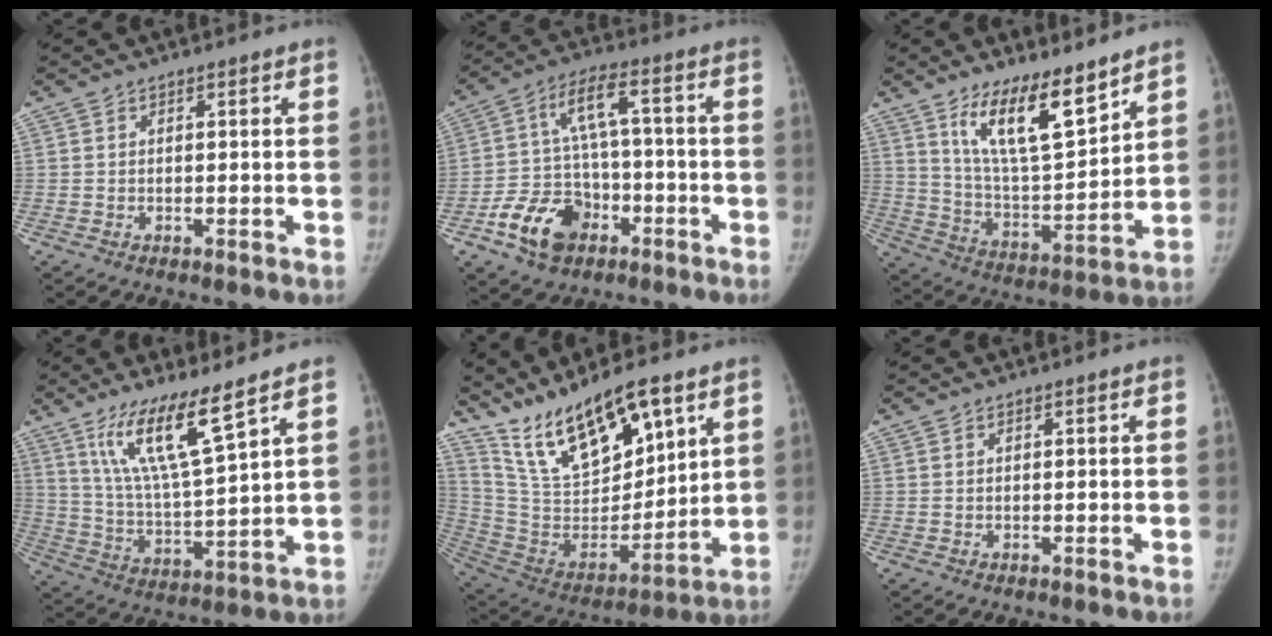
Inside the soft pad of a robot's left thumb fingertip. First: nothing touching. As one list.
[{"total": 13.6, "force": [-6.3, 9.3, 7.7], "torque": [-0.118, 0.046, -0.109]}, {"total": 14.7, "force": [10.0, 4.2, 9.9], "torque": [-0.143, -0.074, 0.190]}, {"total": 13.1, "force": [8.6, 1.3, 9.8], "torque": [-0.180, -0.059, 0.173]}, {"total": 20.3, "force": [13.1, 7.5, 13.6], "torque": [-0.204, -0.063, 0.254]}, {"total": 0.0}]